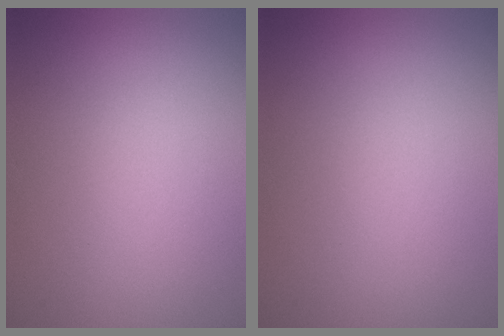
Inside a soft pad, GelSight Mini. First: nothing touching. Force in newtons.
{"total": 0.0}